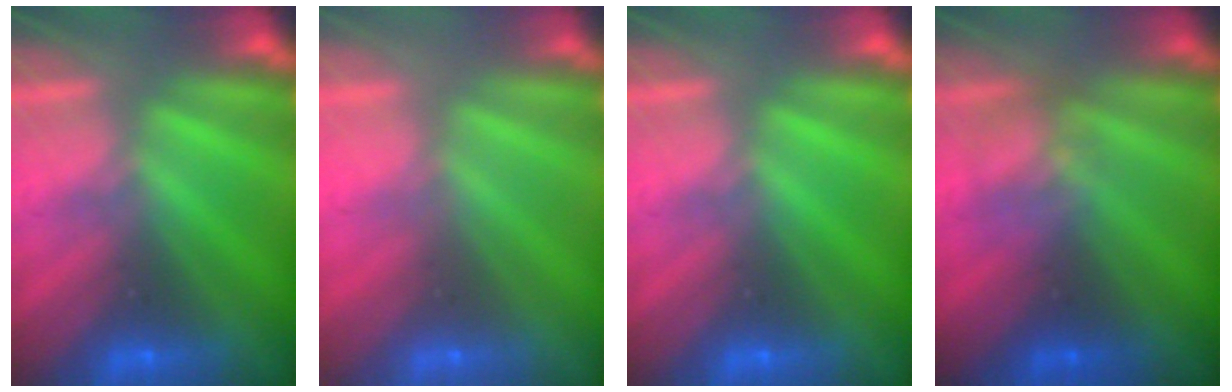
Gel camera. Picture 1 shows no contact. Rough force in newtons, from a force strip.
{"total": 2.9}
{"total": 0.0}
{"total": 2.4}